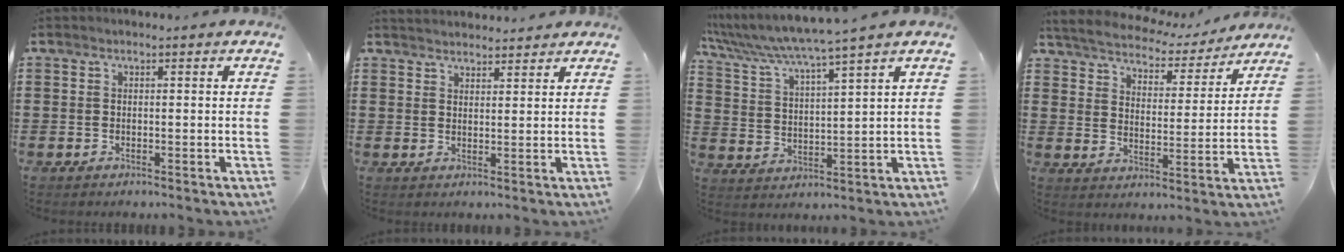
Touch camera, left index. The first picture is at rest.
{"total": 2.4, "force": [2.3, 0.2, -0.3], "torque": [-0.001, -0.003, 0.046]}
{"total": 5.1, "force": [4.4, -0.8, 2.5], "torque": [-0.071, -0.035, 0.069]}
{"total": 4.4, "force": [4.3, 0.5, 0.3], "torque": [-0.034, -0.032, 0.070]}